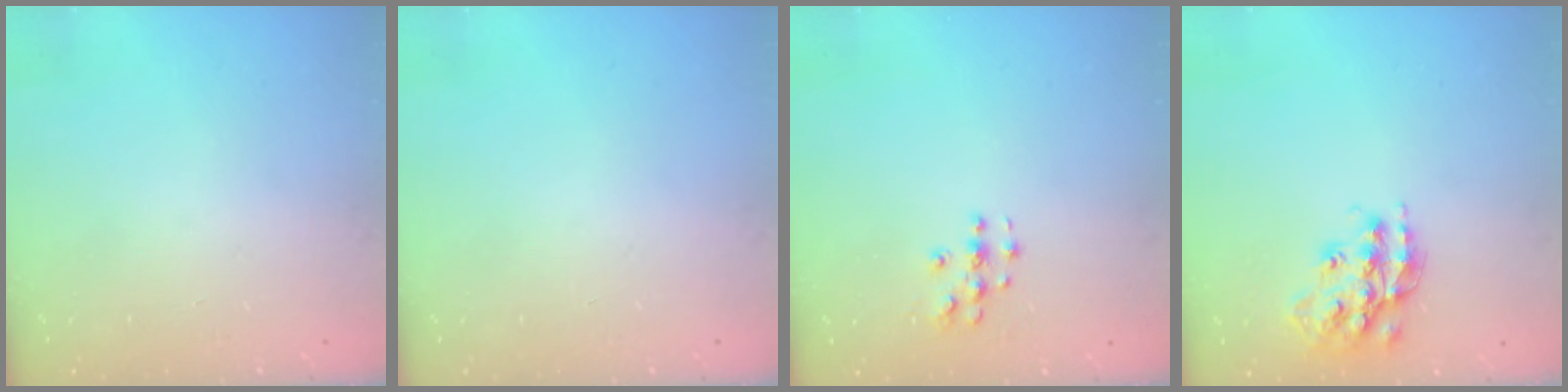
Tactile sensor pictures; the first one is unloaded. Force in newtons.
{"total": 0.0}
{"total": 4.3, "press": 4.3, "slide": 0.6}
{"total": 16.3, "press": 16.3, "slide": 0.8}